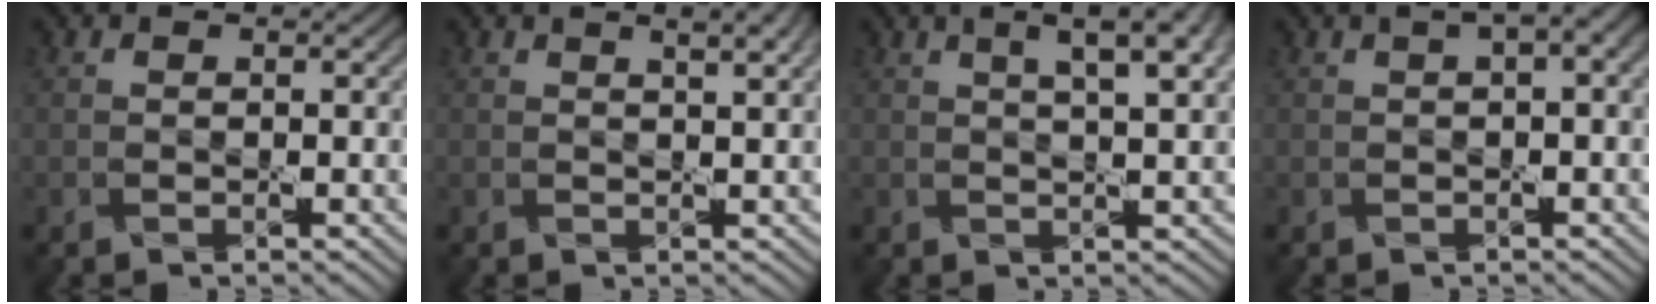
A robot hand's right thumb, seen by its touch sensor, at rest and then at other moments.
{"total": 3.6, "force": [2.0, 0.9, 2.8], "torque": [-0.034, 0.005, 0.019]}
{"total": 8.0, "force": [3.6, 2.3, 6.7], "torque": [-0.079, 0.024, 0.037]}
{"total": 2.9, "force": [0.9, 0.6, 2.7], "torque": [-0.041, 0.010, 0.014]}